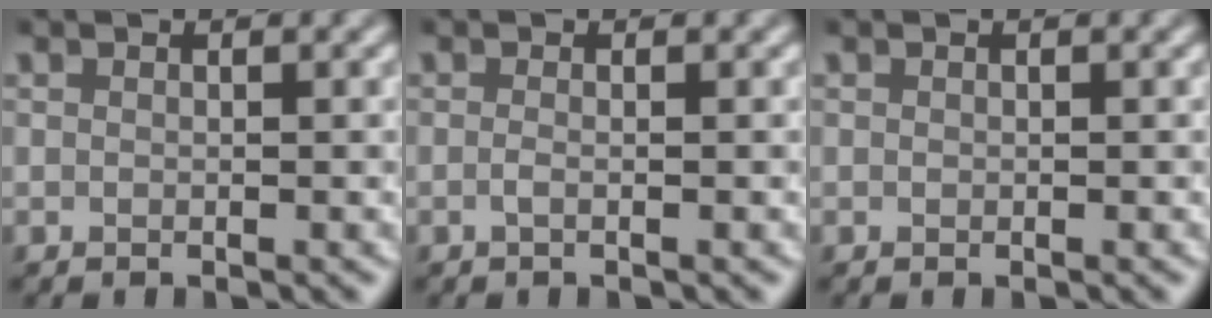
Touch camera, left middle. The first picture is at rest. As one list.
[{"total": 0.9, "force": [-0.3, 0.3, 0.8], "torque": [-0.013, -0.003, -0.007]}, {"total": 0.0}]